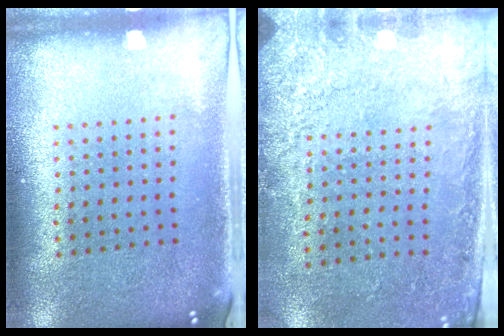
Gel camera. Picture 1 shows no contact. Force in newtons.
{"total": 2.7, "press": 2.1, "slide": 1.6}